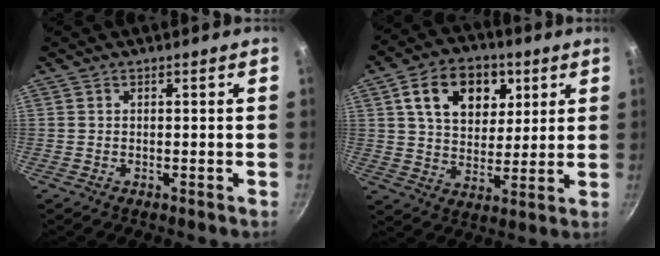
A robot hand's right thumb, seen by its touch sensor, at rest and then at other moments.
{"total": 14.9, "force": [5.5, 10.5, 9.1], "torque": [-0.112, -0.009, 0.084]}